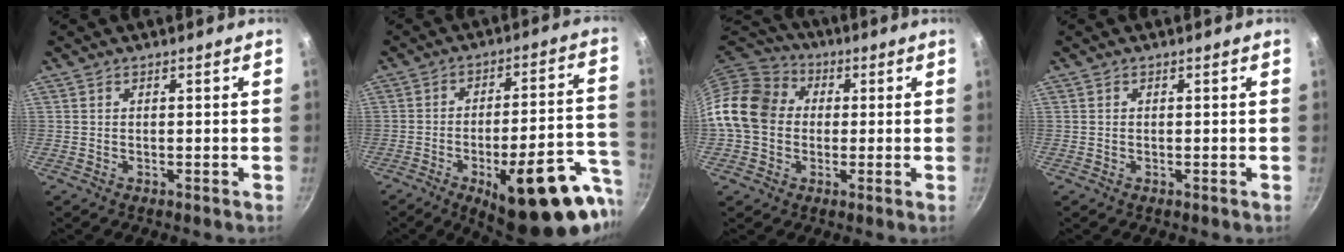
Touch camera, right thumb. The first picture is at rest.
{"total": 23.5, "force": [-10.6, 7.9, 19.4], "torque": [-0.220, 0.041, -0.141]}
{"total": 14.2, "force": [0.8, 11.8, 7.8], "torque": [-0.120, 0.031, -0.001]}
{"total": 0.0}